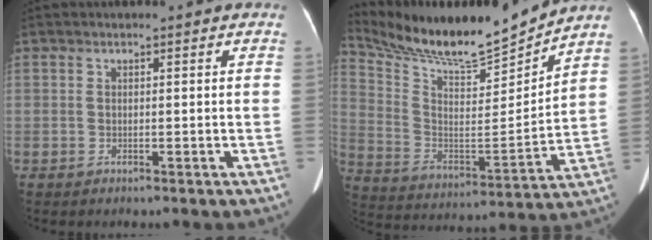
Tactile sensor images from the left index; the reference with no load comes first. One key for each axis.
{"total": 18.3, "fx": 16.9, "fy": 0.6, "fz": 7.0, "tx": -0.146, "ty": -0.022, "tz": 0.291}